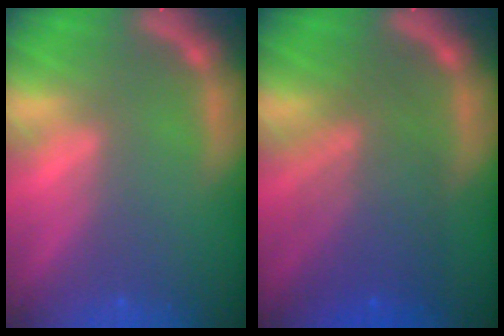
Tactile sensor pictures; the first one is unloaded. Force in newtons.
{"total": 7.1}